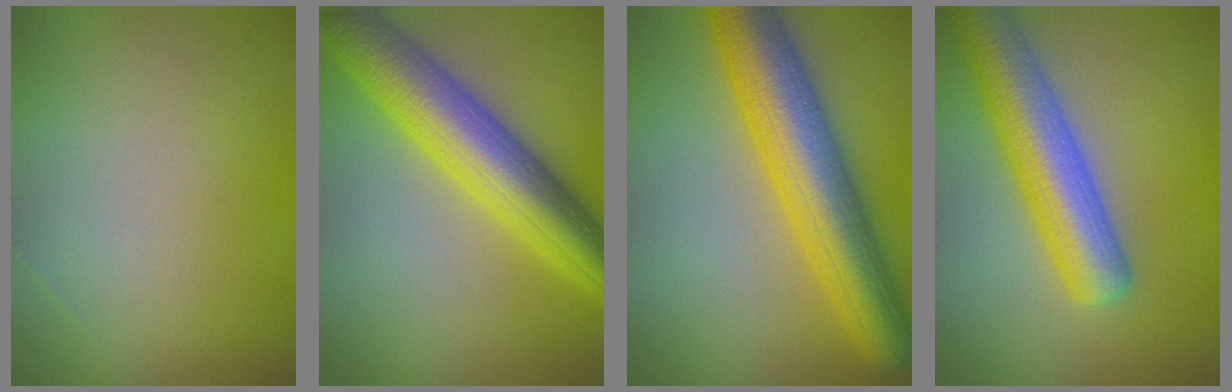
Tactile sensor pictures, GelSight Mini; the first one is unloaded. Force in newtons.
{"total": 9.3, "press": 9.3, "slide": 0.1}
{"total": 9.5, "press": 9.5, "slide": 0.2}
{"total": 7.2, "press": 7.2, "slide": 0.4}